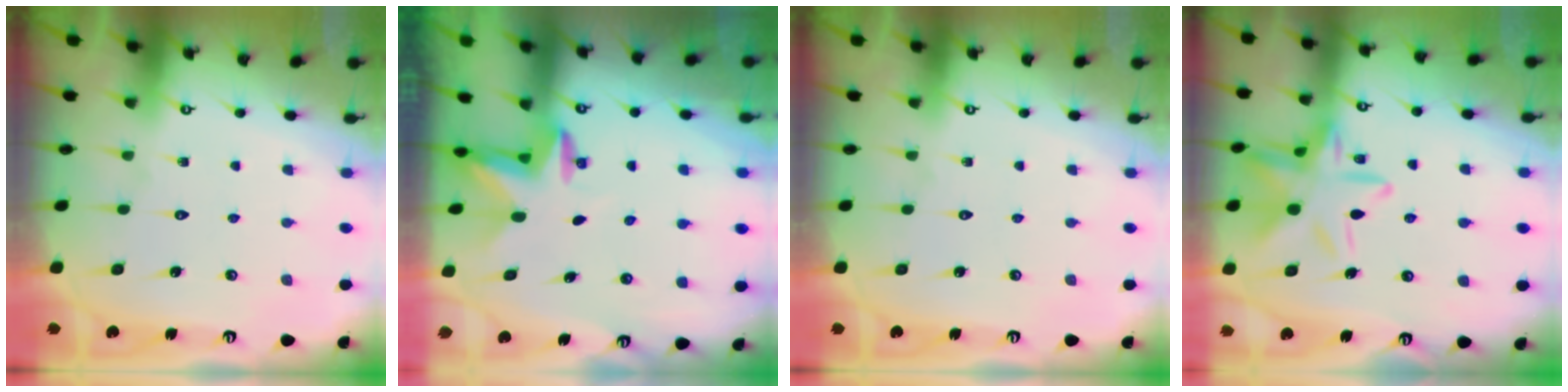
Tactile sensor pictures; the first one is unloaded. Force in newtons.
{"total": 2.9, "press": 2.8, "slide": 0.7}
{"total": 0.0}
{"total": 15.7, "press": 15.7, "slide": 1.2}